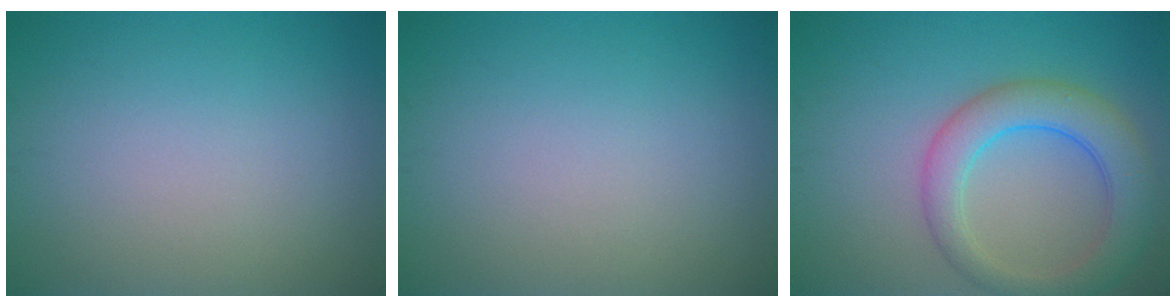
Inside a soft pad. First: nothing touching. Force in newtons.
{"total": 0.0}
{"total": 5.5, "press": 5.5, "slide": 0.1}